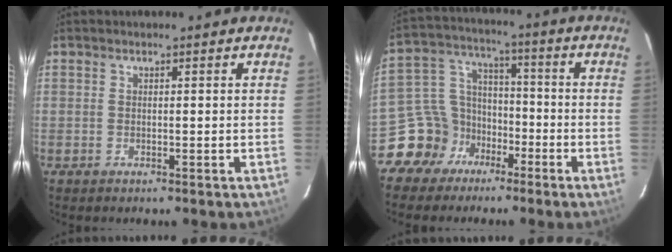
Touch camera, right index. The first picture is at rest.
{"total": 10.5, "force": [-6.6, 7.9, 2.0], "torque": [-0.054, 0.048, -0.115]}